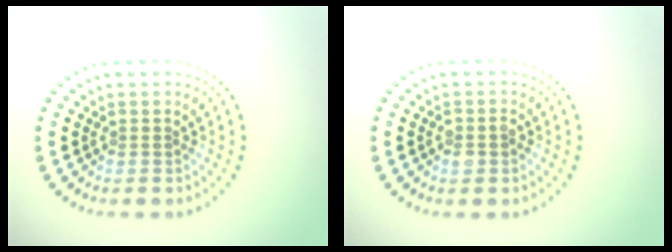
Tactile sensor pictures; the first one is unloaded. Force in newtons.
{"total": 1.2, "press": 1.1, "slide": 0.3}